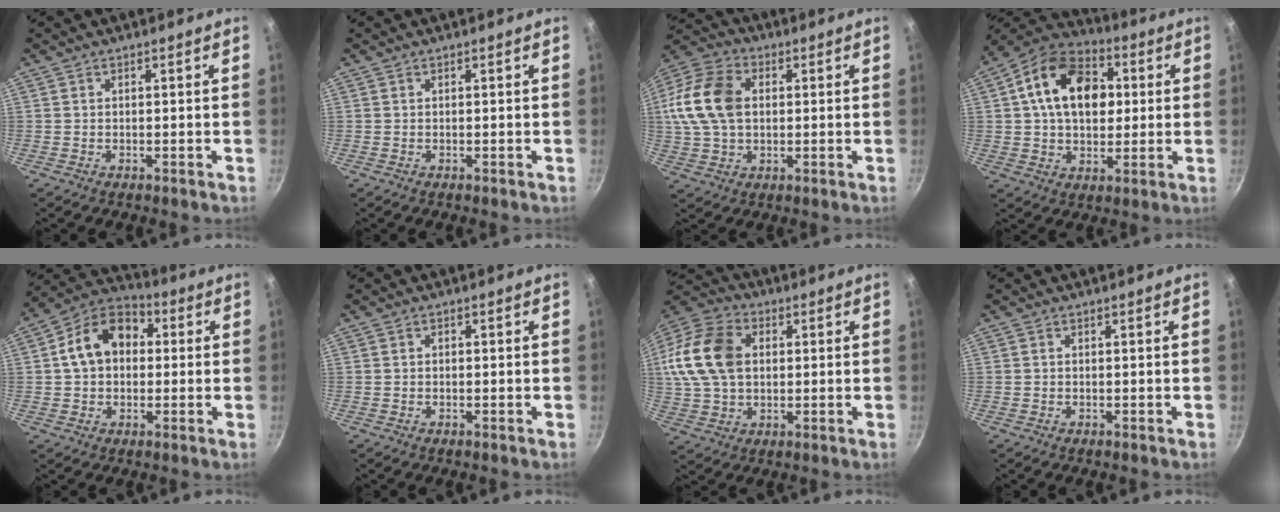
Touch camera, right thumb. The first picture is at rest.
{"total": 0.0}
{"total": 15.3, "force": [1.9, 10.6, 10.9], "torque": [-0.202, 0.019, 0.024]}
{"total": 18.0, "force": [3.4, 12.3, 12.6], "torque": [-0.177, 0.015, 0.041]}
{"total": 12.9, "force": [1.7, 9.7, 8.4], "torque": [-0.109, 0.033, 0.007]}
{"total": 0.5, "force": [-0.1, 0.5, 0.2], "torque": [-0.003, 0.004, -0.002]}
{"total": 17.3, "force": [2.6, 12.2, 11.9], "torque": [-0.222, 0.019, 0.039]}
{"total": 0.0}